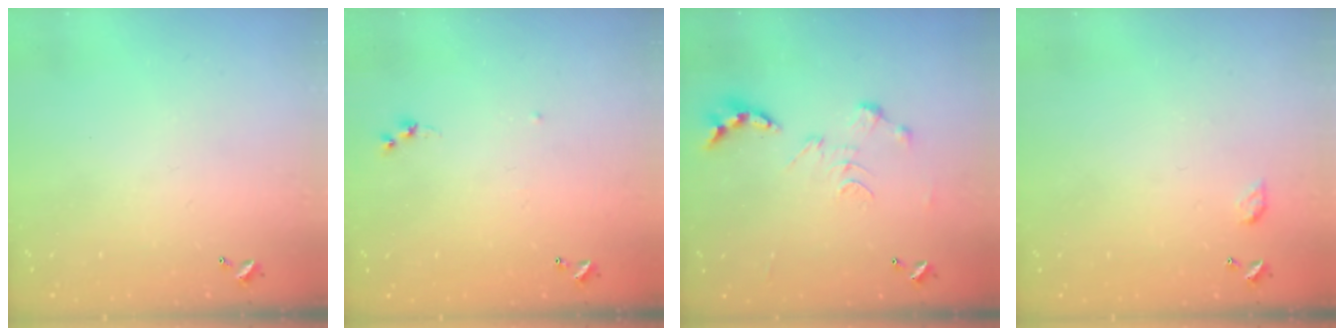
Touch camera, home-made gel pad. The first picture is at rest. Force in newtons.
{"total": 6.0, "press": 6.0, "slide": 0.7}
{"total": 0.0}
{"total": 3.2, "press": 3.2, "slide": 0.4}